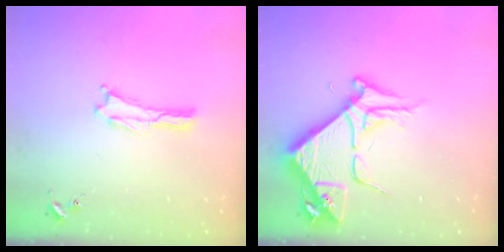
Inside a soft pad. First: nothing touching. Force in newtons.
{"total": 8.3, "press": 8.2, "slide": 0.9}